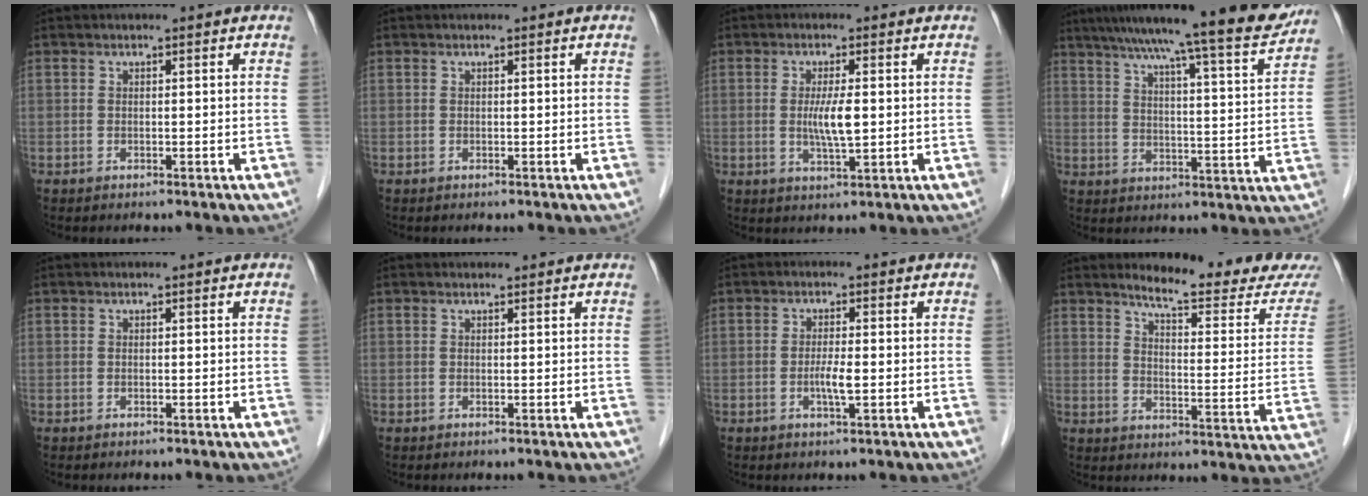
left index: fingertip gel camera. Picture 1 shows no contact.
{"total": 0.0}
{"total": 4.6, "force": [0.1, 0.7, 4.5], "torque": [-0.086, -0.006, 0.003]}
{"total": 19.6, "force": [17.0, -0.3, 9.8], "torque": [-0.147, -0.020, 0.229]}
{"total": 0.0}
{"total": 1.2, "force": [1.2, 0.3, 0.2], "torque": [-0.012, 0.011, 0.016]}
{"total": 2.7, "force": [-0.6, 0.2, 2.6], "torque": [-0.053, -0.003, -0.010]}
{"total": 16.4, "force": [15.2, 0.6, 6.2], "torque": [-0.084, -0.076, 0.182]}